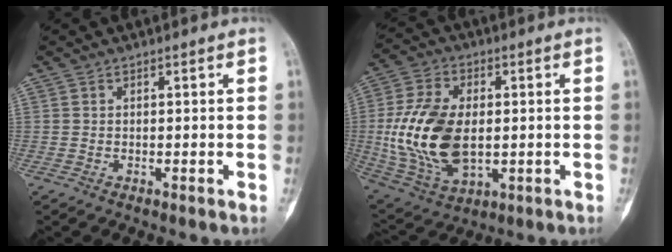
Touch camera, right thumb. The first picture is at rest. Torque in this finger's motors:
{"motor_torque": [2.06, 1.48, 0.94, -1.28, 0.39]}